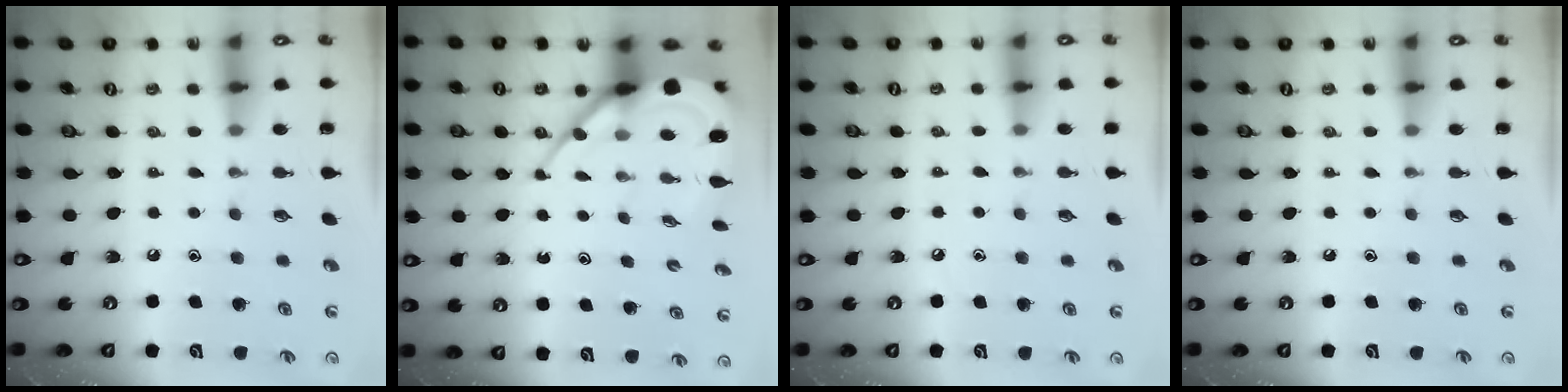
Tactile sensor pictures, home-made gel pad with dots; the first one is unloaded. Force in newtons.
{"total": 10.5, "press": 10.5, "slide": 0.9}
{"total": 4.5, "press": 4.5, "slide": 0.8}
{"total": 0.0}